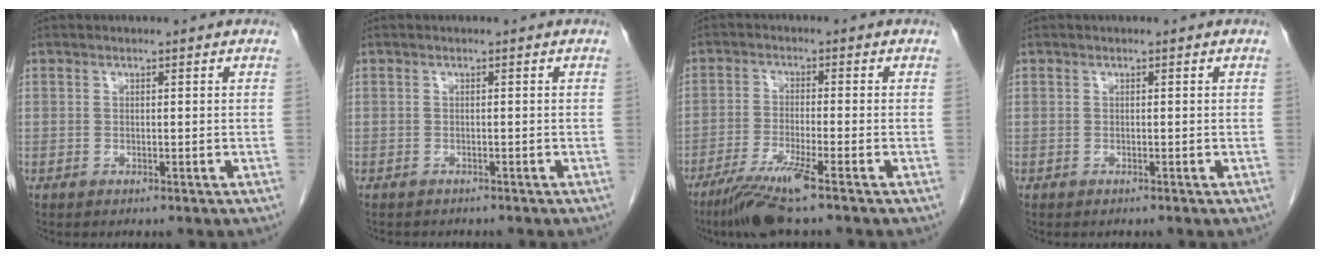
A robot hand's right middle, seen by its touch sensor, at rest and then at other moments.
{"total": 2.6, "force": [-2.3, 1.0, 0.8], "torque": [-0.016, -0.004, -0.025]}
{"total": 7.2, "force": [-4.8, -0.4, 5.4], "torque": [-0.106, -0.023, -0.092]}
{"total": 0.0}